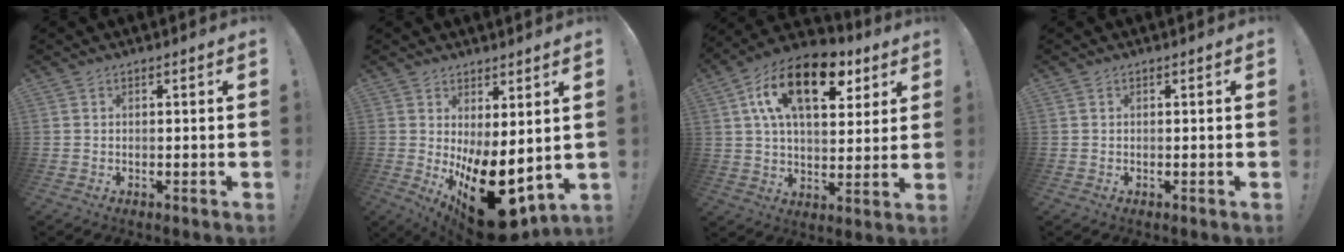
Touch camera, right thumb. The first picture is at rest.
{"total": 17.3, "force": [-4.6, 7.7, 14.8], "torque": [-0.184, 0.012, -0.053]}
{"total": 19.3, "force": [8.4, 10.1, 14.2], "torque": [-0.221, -0.024, 0.146]}
{"total": 0.0}